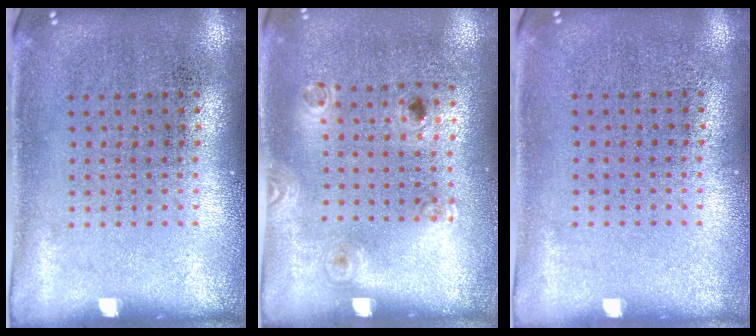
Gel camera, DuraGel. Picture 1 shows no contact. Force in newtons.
{"total": 1.2, "press": 0.8, "slide": 0.9}
{"total": 0.0}